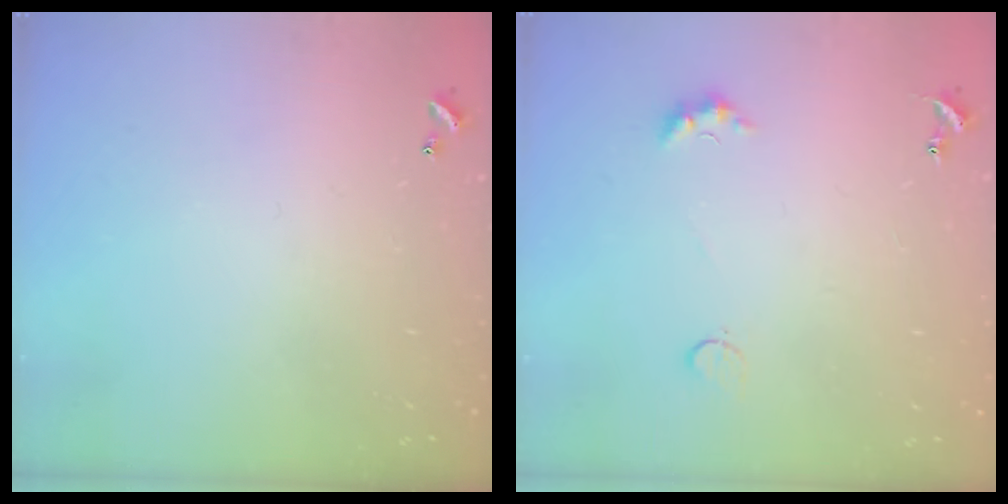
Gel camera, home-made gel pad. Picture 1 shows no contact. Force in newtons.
{"total": 2.8, "press": 2.7, "slide": 0.5}